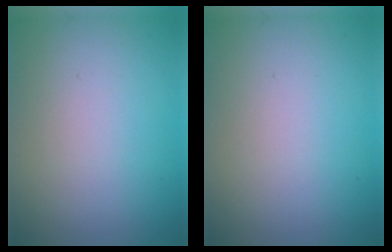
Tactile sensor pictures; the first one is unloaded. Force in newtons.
{"total": 0.0}